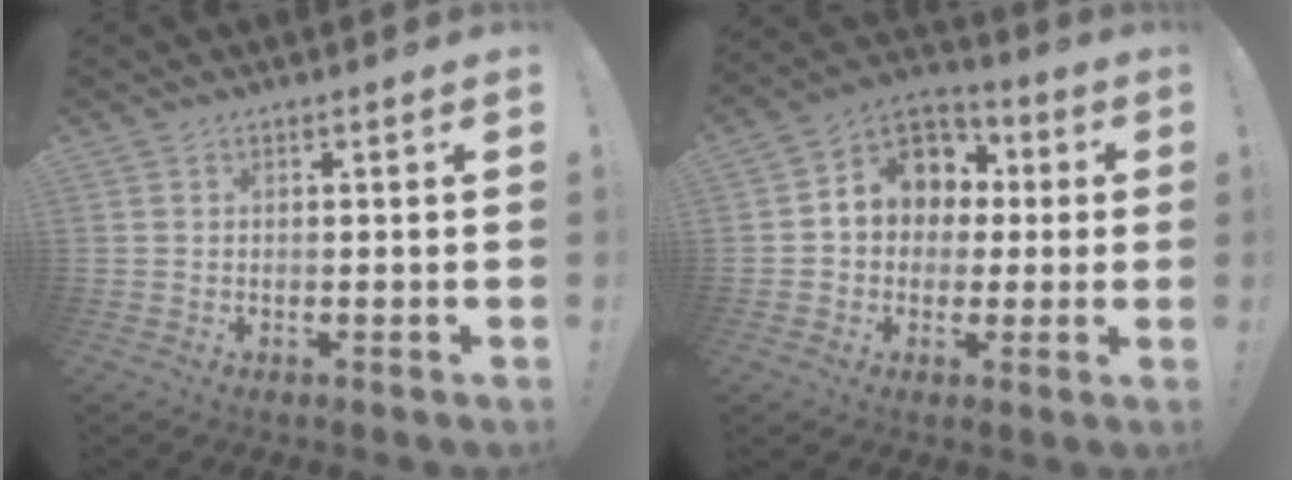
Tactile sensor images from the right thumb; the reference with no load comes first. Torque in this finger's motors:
{"motor_torque": [1.41, 1.37, 1.15, -0.20, 0.03]}